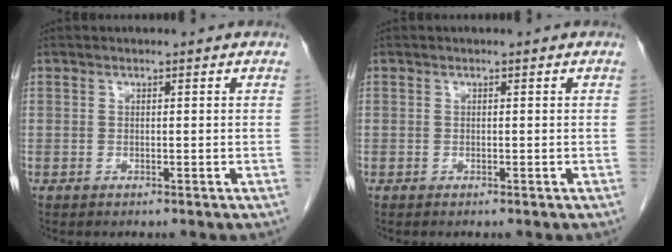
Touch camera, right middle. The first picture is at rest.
{"total": 0.0}